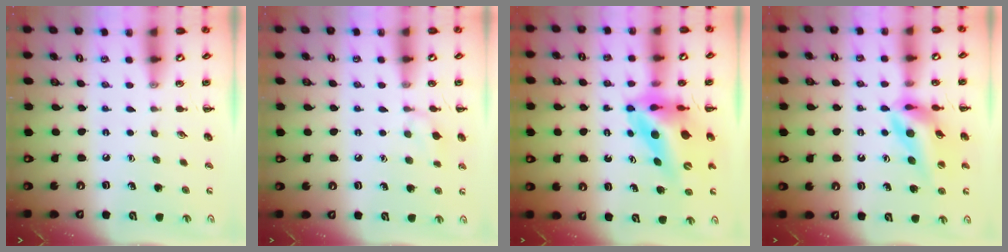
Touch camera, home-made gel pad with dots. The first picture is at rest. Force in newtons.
{"total": 7.3, "press": 6.9, "slide": 2.1}
{"total": 11.4, "press": 10.9, "slide": 3.3}
{"total": 11.4, "press": 10.8, "slide": 3.7}